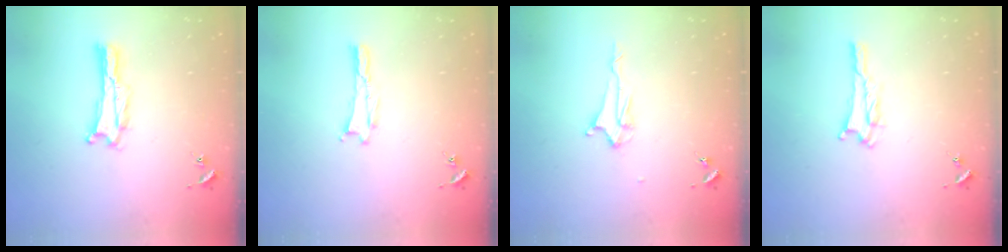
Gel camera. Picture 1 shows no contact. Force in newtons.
{"total": 0.0}
{"total": 2.2, "press": 2.2, "slide": 0.3}
{"total": 2.8, "press": 2.8, "slide": 0.3}